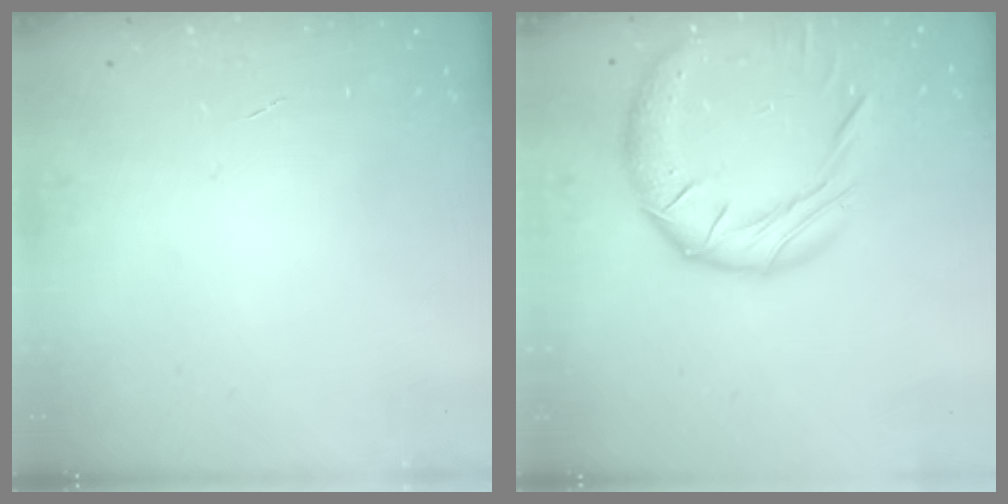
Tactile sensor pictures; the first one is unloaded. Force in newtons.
{"total": 17.2, "press": 17.1, "slide": 1.9}